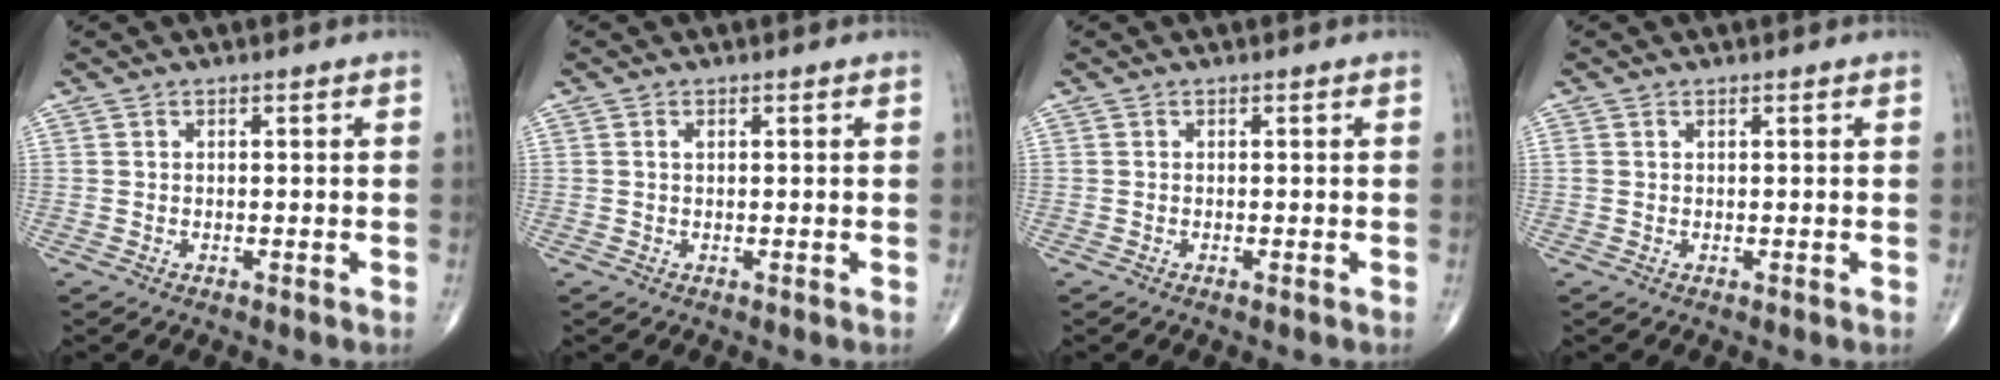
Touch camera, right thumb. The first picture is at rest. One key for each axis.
{"total": 0.6, "fx": 0.2, "fy": 0.3, "fz": 0.5, "tx": -0.013, "ty": 0.003, "tz": 0.003}
{"total": 0.0}
{"total": 0.5, "fx": 0.2, "fy": 0.4, "fz": 0.3, "tx": -0.006, "ty": 0.004, "tz": 0.004}